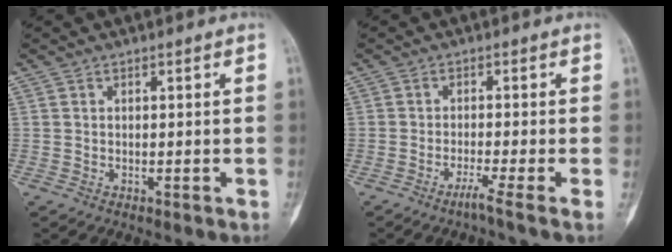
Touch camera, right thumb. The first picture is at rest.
{"total": 2.6, "force": [-1.8, -1.1, 1.5], "torque": [-0.042, 0.001, -0.042]}